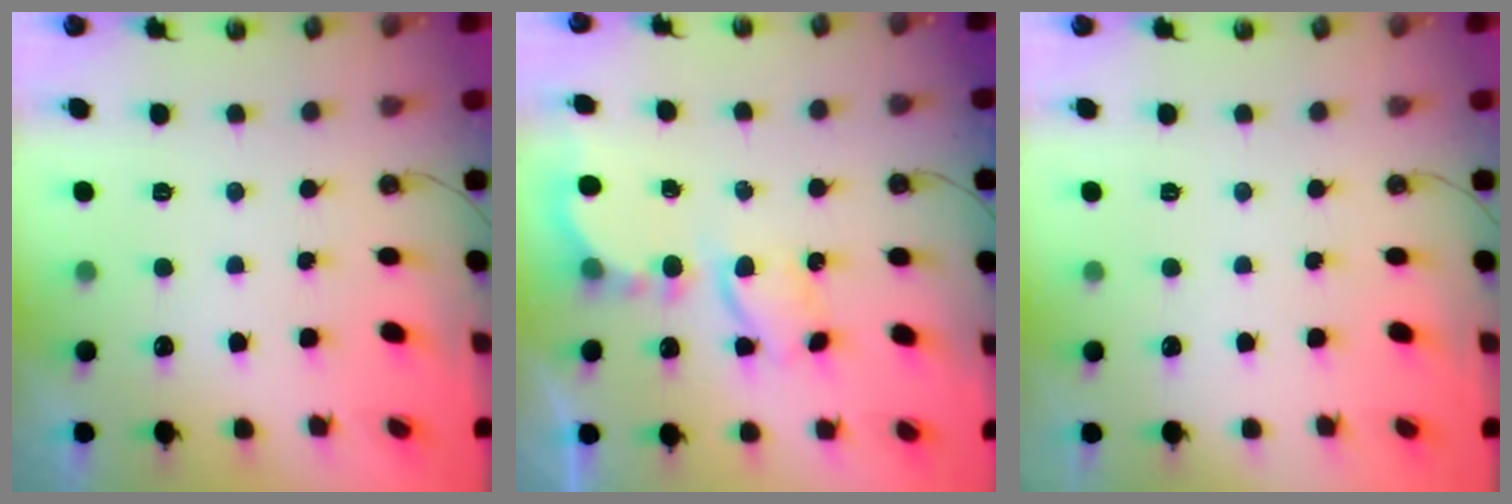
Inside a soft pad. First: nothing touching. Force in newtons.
{"total": 6.1, "press": 6.1, "slide": 0.1}
{"total": 0.0}